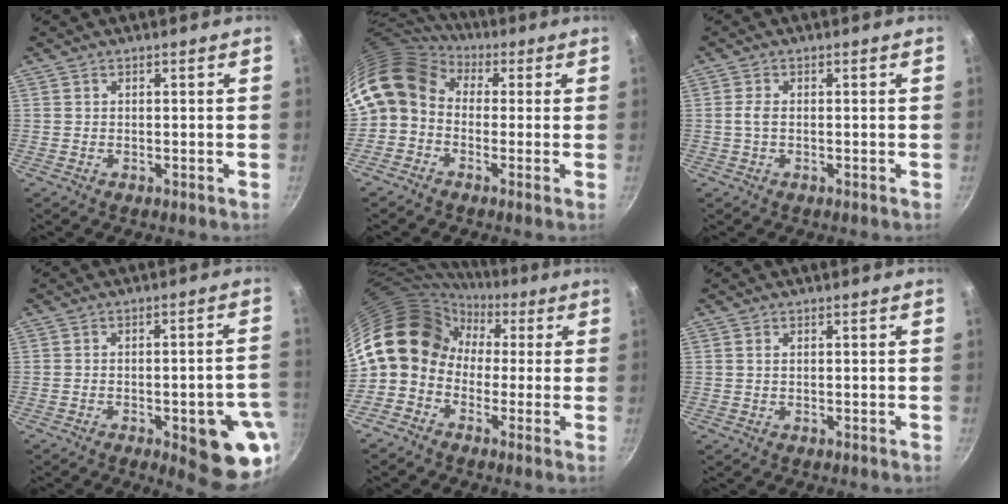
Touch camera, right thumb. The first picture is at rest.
{"total": 10.8, "force": [1.2, 8.7, 6.3], "torque": [-0.110, 0.024, -0.004]}
{"total": 1.8, "force": [-0.2, 0.8, 1.6], "torque": [-0.041, 0.005, -0.007]}
{"total": 14.2, "force": [-5.0, 4.5, 12.5], "torque": [-0.113, 0.020, -0.060]}
{"total": 13.9, "force": [0.0, 11.6, 7.7], "torque": [-0.105, 0.044, -0.026]}
{"total": 0.7, "force": [0.2, 0.4, 0.5], "torque": [-0.009, 0.002, 0.003]}